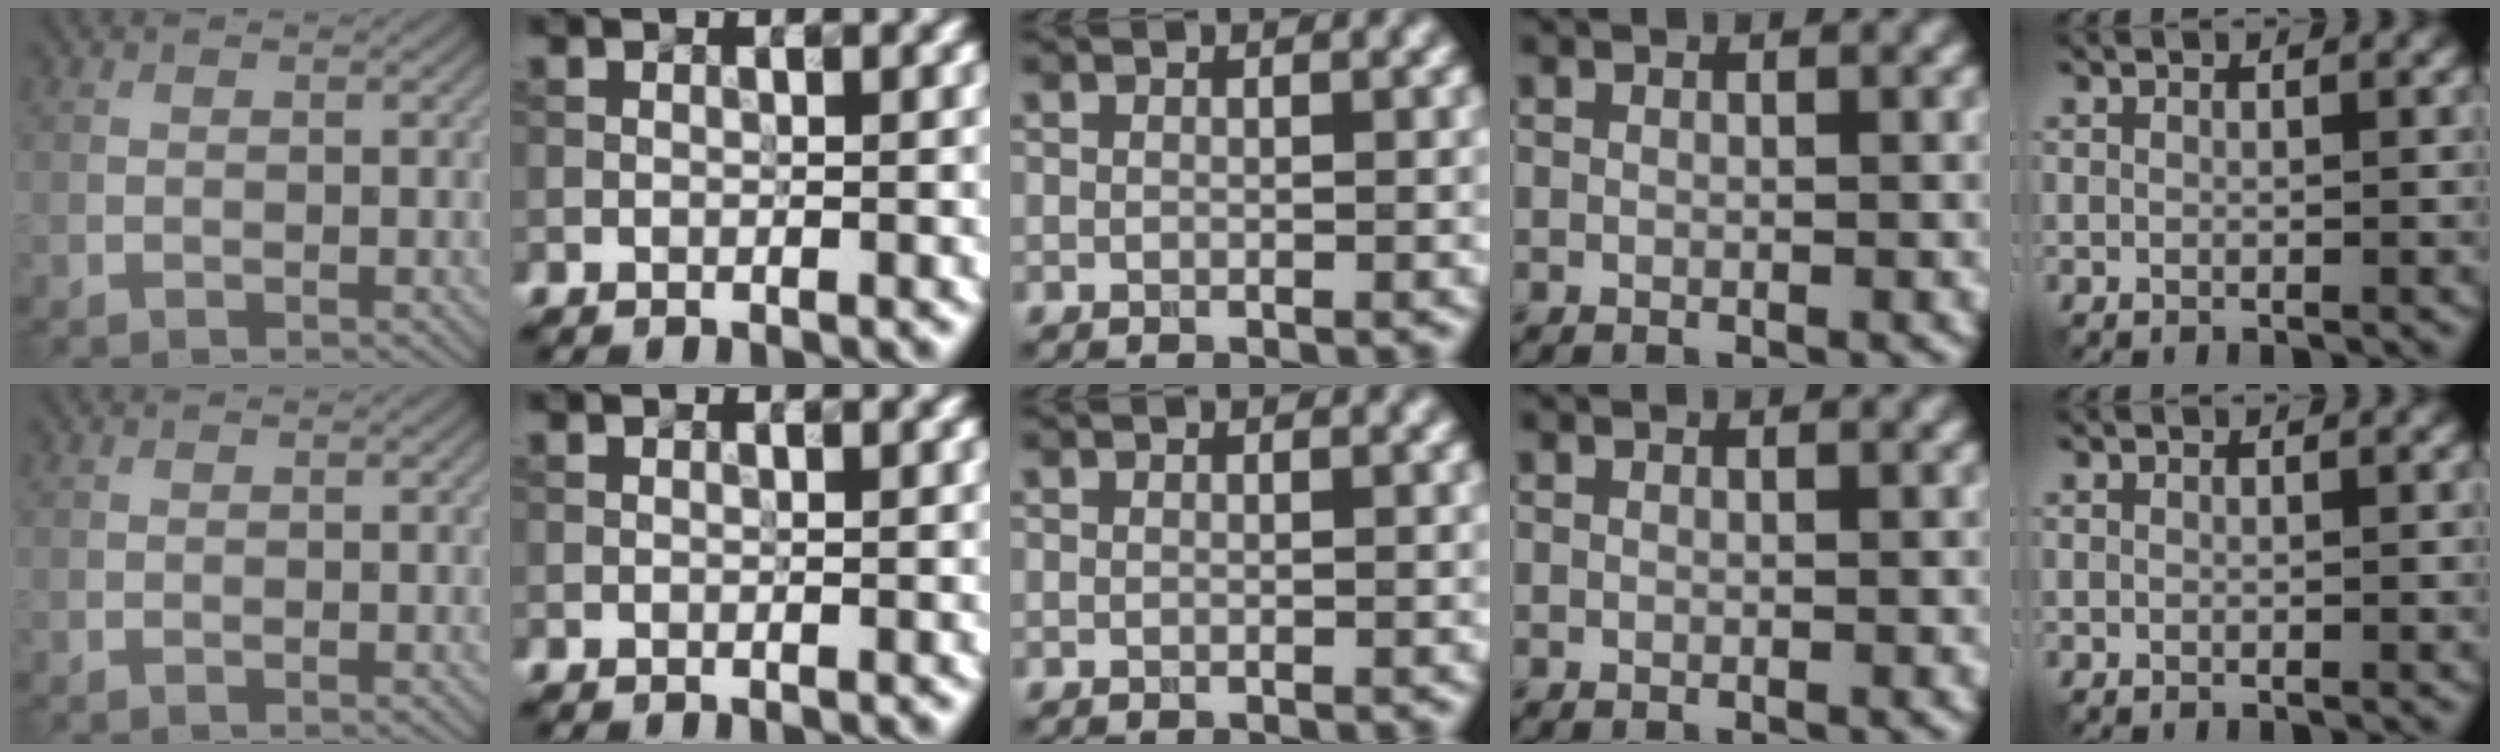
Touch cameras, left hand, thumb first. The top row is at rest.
{}